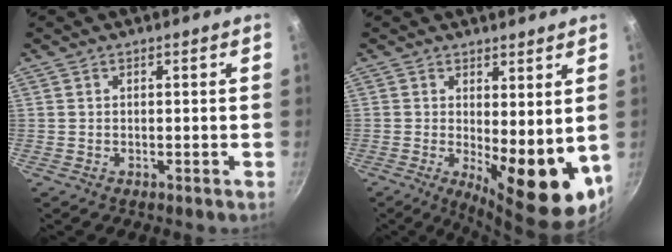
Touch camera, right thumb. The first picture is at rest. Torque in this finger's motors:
{"motor_torque": [-0.27, 1.26, 1.50, -0.32, 0.11]}